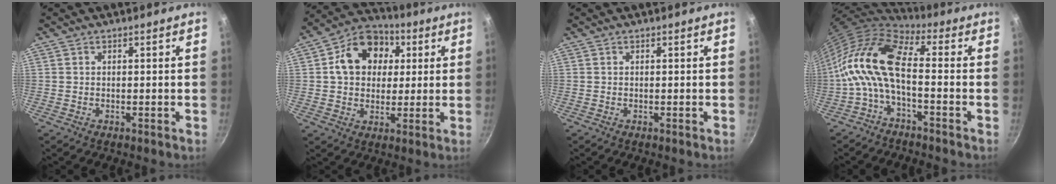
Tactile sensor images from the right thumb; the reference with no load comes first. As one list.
[{"total": 13.6, "force": [3.2, 10.8, 7.6], "torque": [-0.098, 0.016, 0.039]}, {"total": 0.0}, {"total": 12.3, "force": [-1.8, 5.5, 10.8], "torque": [-0.221, 0.033, -0.051]}]